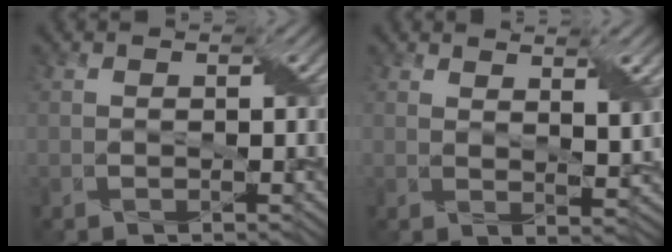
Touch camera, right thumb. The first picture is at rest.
{"total": 4.5, "force": [2.9, 0.6, 3.4], "torque": [-0.071, 0.000, 0.055]}